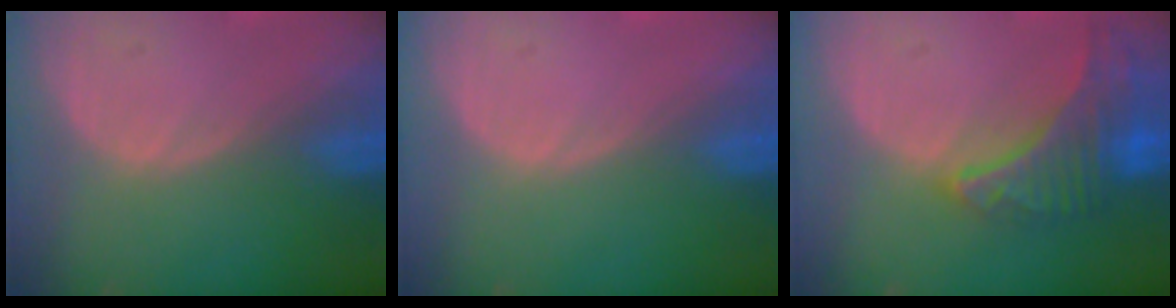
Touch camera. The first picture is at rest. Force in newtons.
{"total": 0.0}
{"total": 9.2, "press": 8.1, "slide": 4.4}